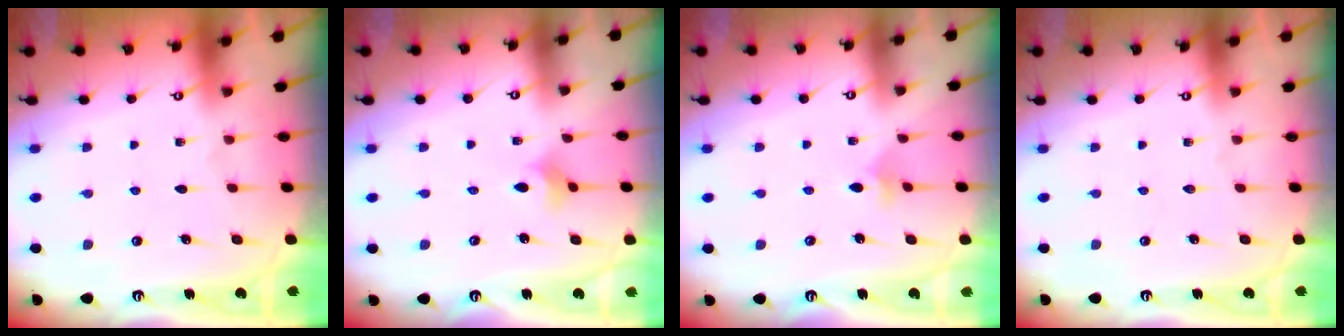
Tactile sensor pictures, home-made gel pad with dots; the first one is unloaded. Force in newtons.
{"total": 3.3, "press": 3.3, "slide": 0.5}
{"total": 3.7, "press": 3.7, "slide": 0.6}
{"total": 0.0}